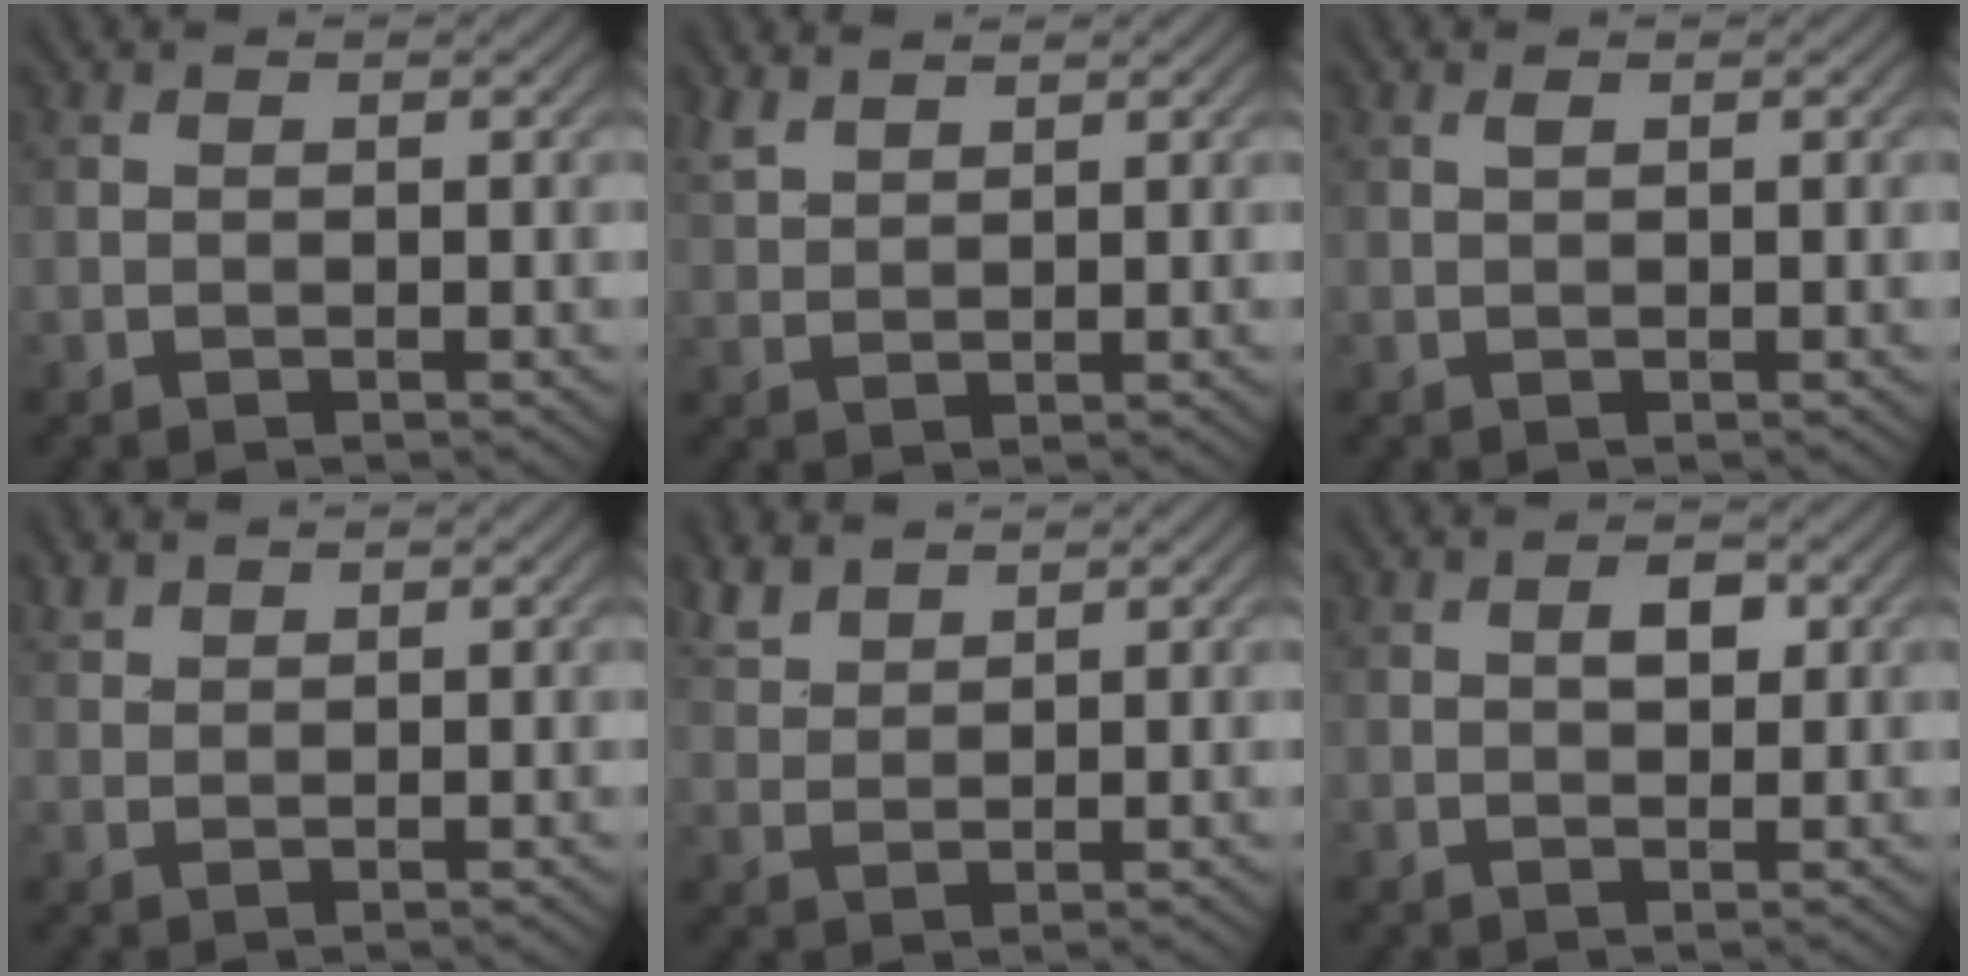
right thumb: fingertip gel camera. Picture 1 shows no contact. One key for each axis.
{"total": 2.7, "fx": 2.2, "fy": 0.9, "fz": 1.2, "tx": -0.032, "ty": 0.003, "tz": 0.054}
{"total": 0.6, "fx": 0.3, "fy": 0.2, "fz": 0.5, "tx": -0.011, "ty": 0.001, "tz": 0.006}
{"total": 1.6, "fx": 1.4, "fy": 0.6, "fz": 0.5, "tx": -0.016, "ty": 0.006, "tz": 0.033}
{"total": 3.6, "fx": 3.0, "fy": 1.2, "fz": 1.6, "tx": -0.044, "ty": 0.009, "tz": 0.070}
{"total": 2.1, "fx": 0.5, "fy": 1.2, "fz": 1.7, "tx": -0.026, "ty": 0.000, "tz": 0.007}